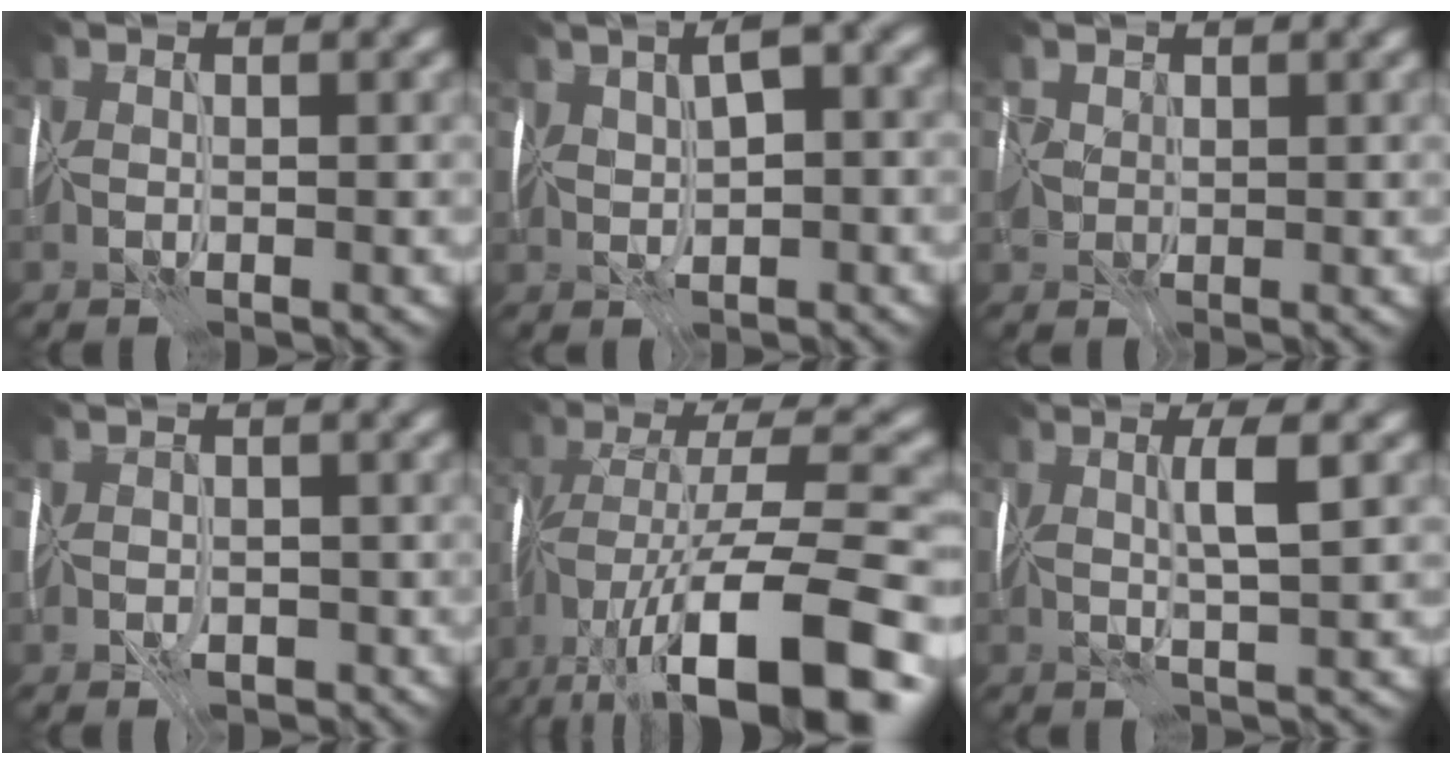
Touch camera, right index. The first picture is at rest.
{"total": 4.7, "force": [1.9, 2.1, 3.8], "torque": [-0.056, 0.018, 0.032]}
{"total": 2.1, "force": [0.8, 1.6, 1.1], "torque": [-0.021, 0.005, 0.009]}
{"total": 2.6, "force": [-1.4, 1.9, 1.2], "torque": [-0.008, 0.005, -0.022]}
{"total": 16.1, "force": [-8.1, 4.7, 13.1], "torque": [-0.222, 0.014, -0.141]}
{"total": 2.3, "force": [0.9, -0.3, 2.1], "torque": [-0.037, 0.003, 0.015]}